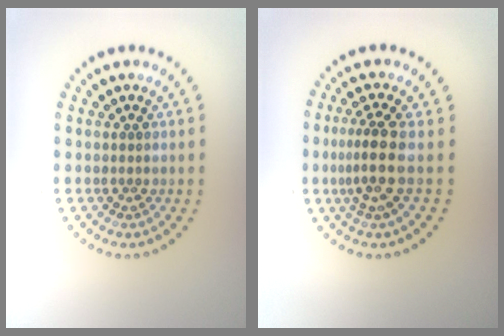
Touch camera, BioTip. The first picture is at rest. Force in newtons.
{"total": 3.2, "press": 2.3, "slide": 2.1}